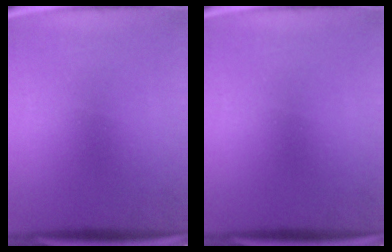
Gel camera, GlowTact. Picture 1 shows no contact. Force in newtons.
{"total": 0.0}